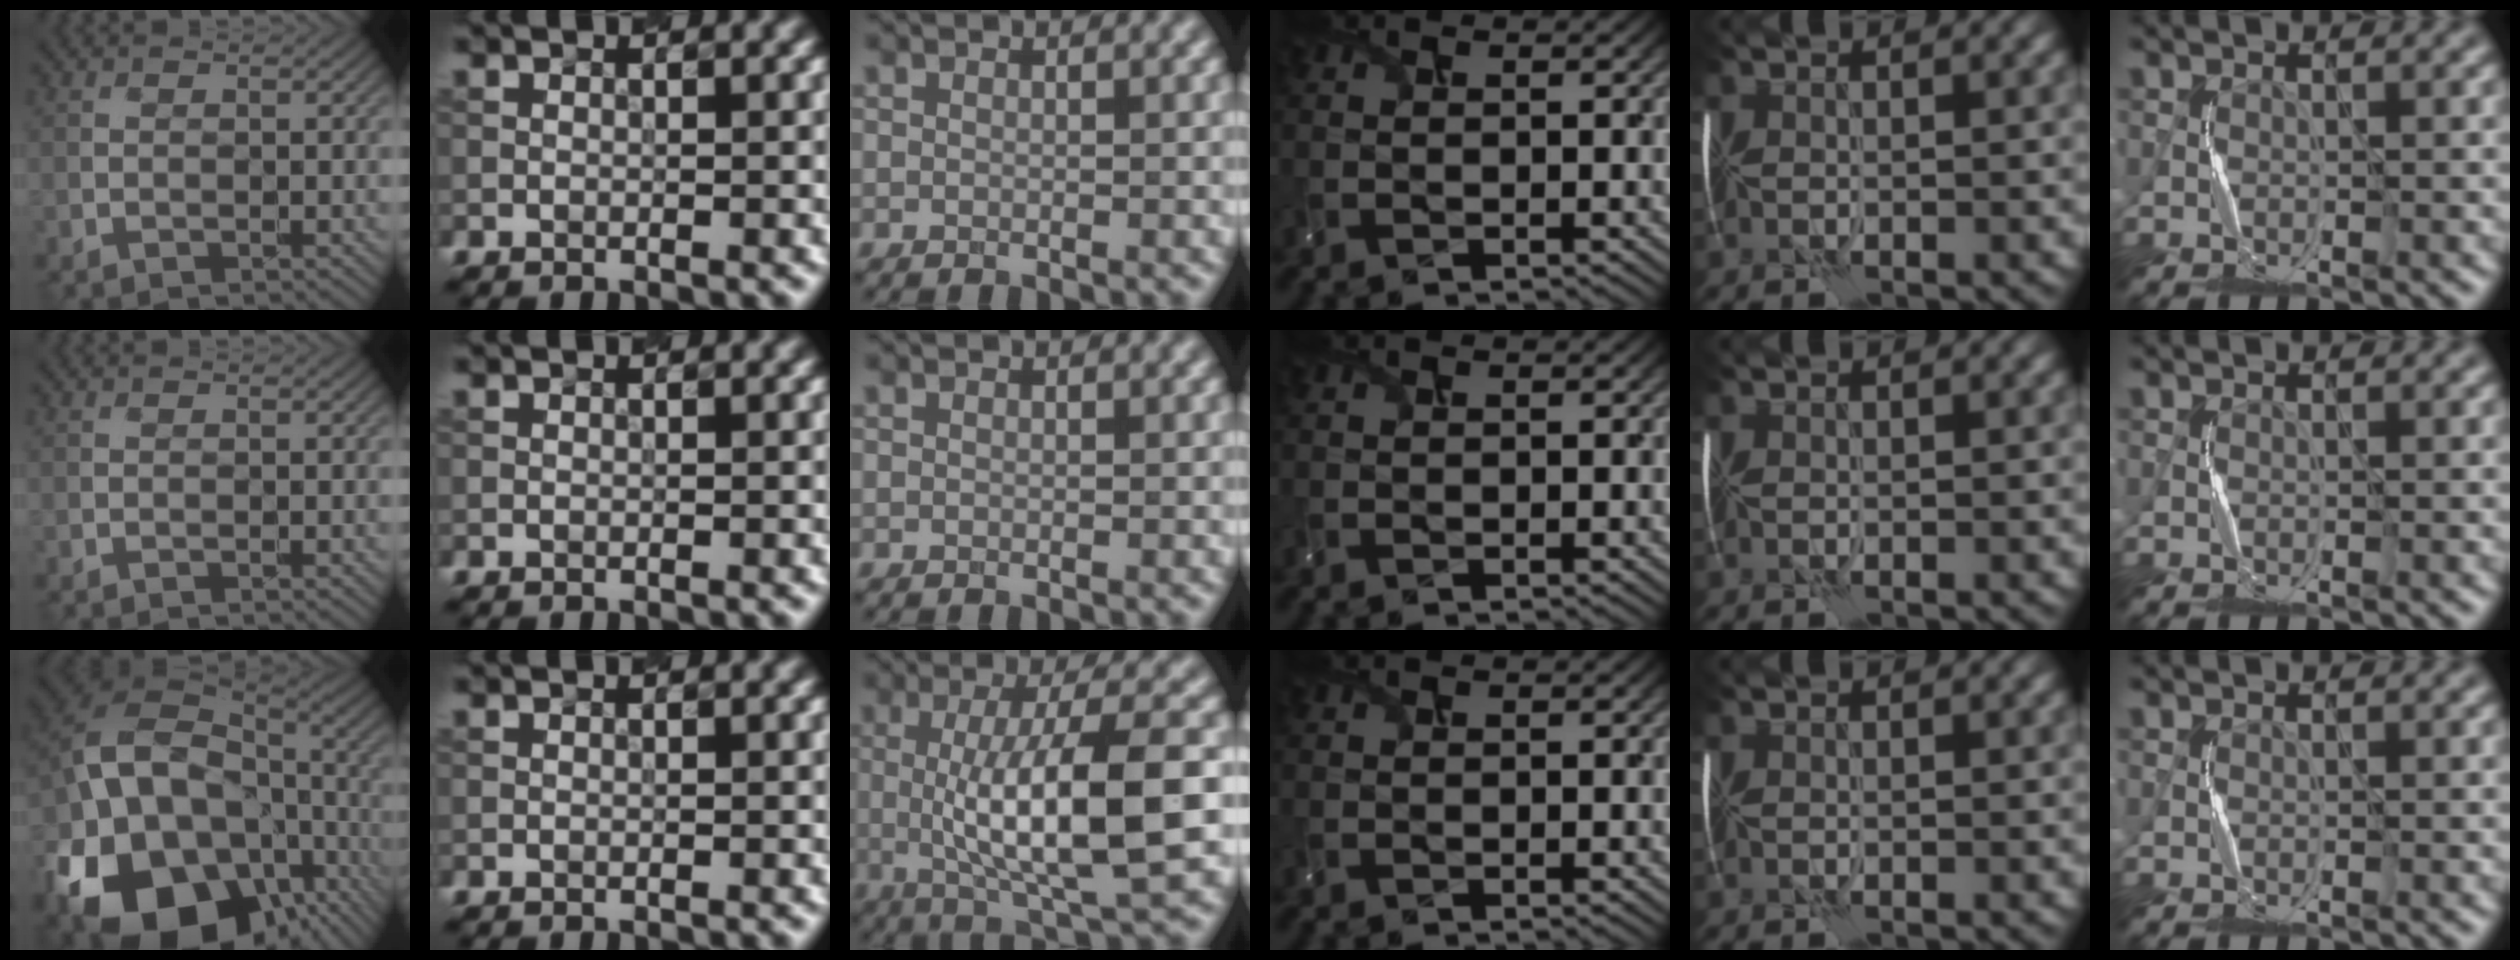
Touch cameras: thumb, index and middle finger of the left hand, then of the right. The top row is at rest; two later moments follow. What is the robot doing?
{"motion": "shake", "object": "handbell"}